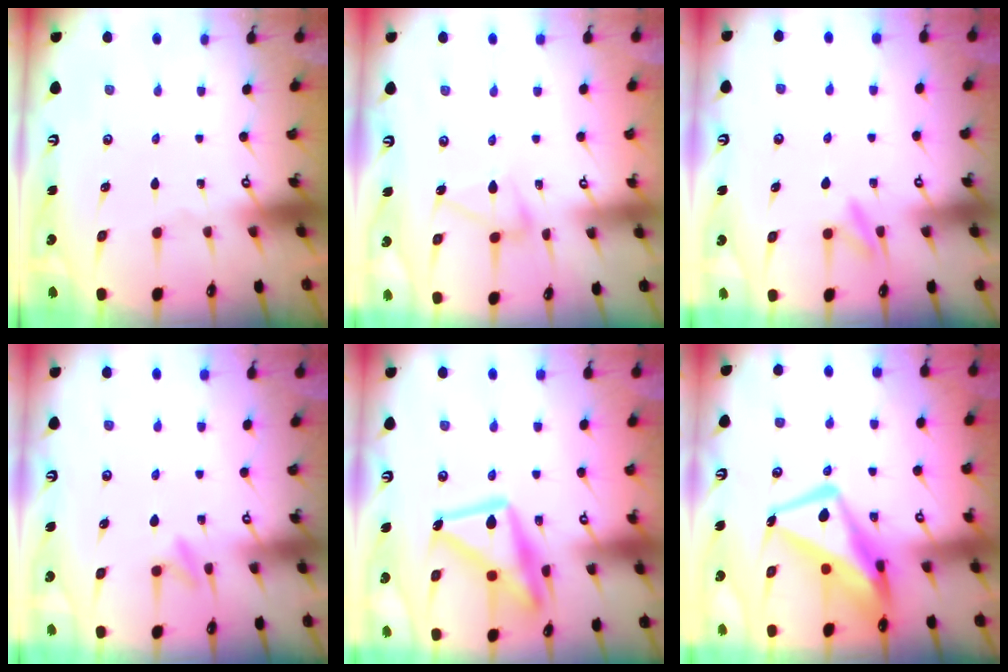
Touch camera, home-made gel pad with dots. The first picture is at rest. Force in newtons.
{"total": 8.8, "press": 8.8, "slide": 0.4}
{"total": 7.8, "press": 7.7, "slide": 0.8}
{"total": 5.5, "press": 5.5, "slide": 1.0}
{"total": 19.2, "press": 19.1, "slide": 1.3}
{"total": 13.9, "press": 13.8, "slide": 2.2}